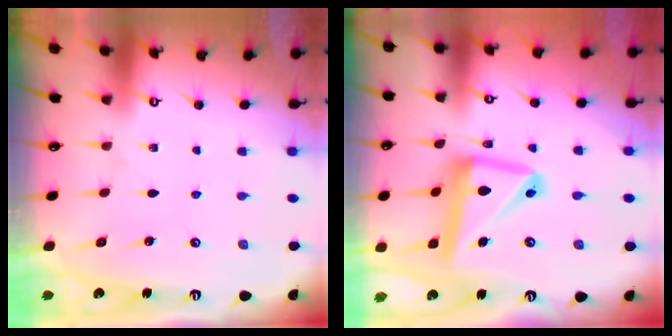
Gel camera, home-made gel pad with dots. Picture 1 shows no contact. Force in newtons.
{"total": 15.4, "press": 15.3, "slide": 1.4}